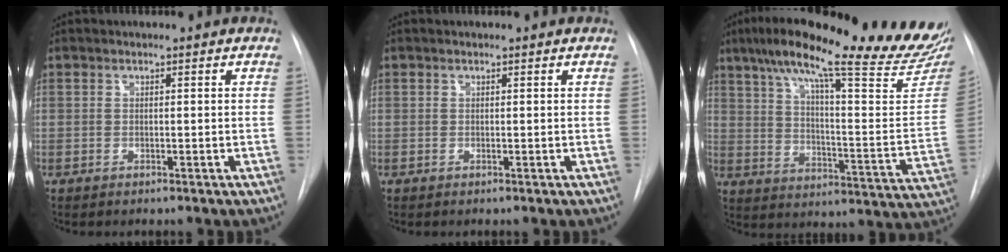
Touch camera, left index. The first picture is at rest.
{"total": 0.0}
{"total": 31.0, "force": [26.0, 3.1, 16.7], "torque": [-0.231, -0.055, 0.336]}